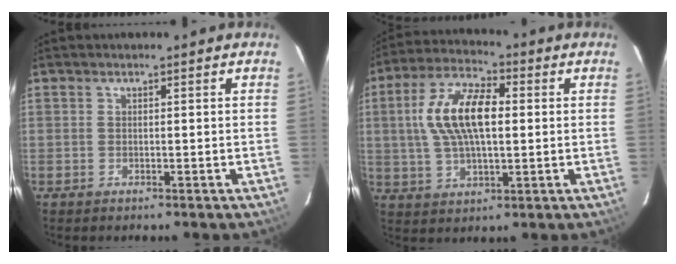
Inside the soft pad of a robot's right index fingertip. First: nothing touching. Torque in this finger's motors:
{"motor_torque": [0.50, -0.01, 0.78, 0.21]}